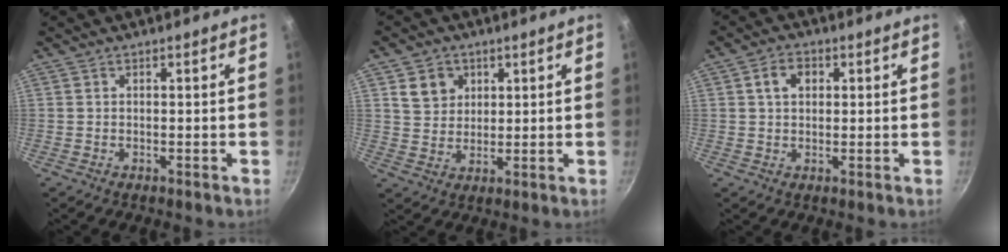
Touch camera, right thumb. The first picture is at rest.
{"total": 6.5, "force": [2.4, 5.5, 2.5], "torque": [-0.014, -0.003, 0.046]}
{"total": 4.6, "force": [1.2, 3.4, 2.9], "torque": [-0.033, 0.009, 0.017]}